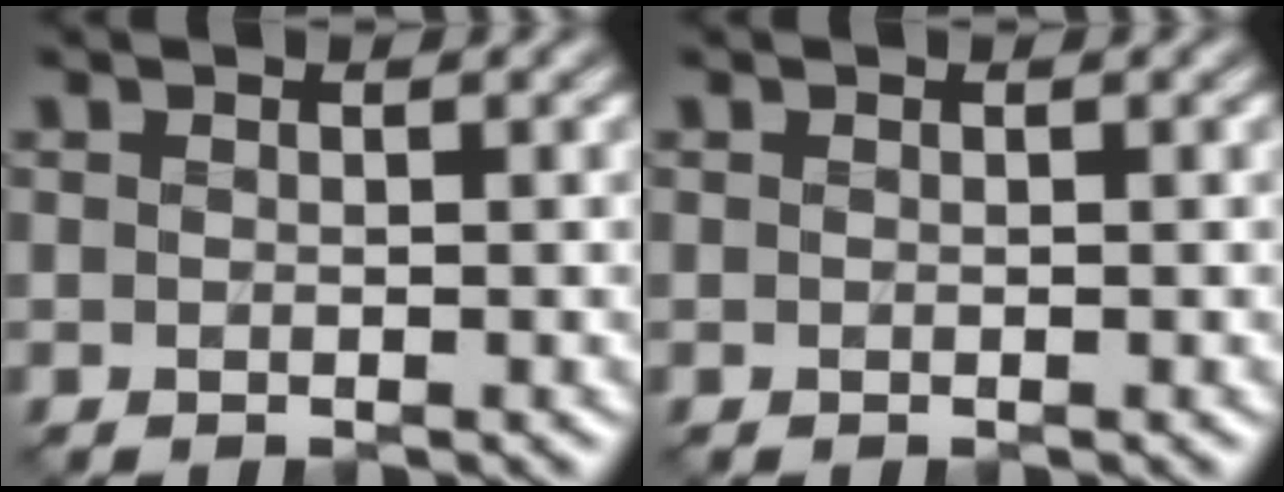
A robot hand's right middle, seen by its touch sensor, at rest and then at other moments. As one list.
[{"total": 0.0}]